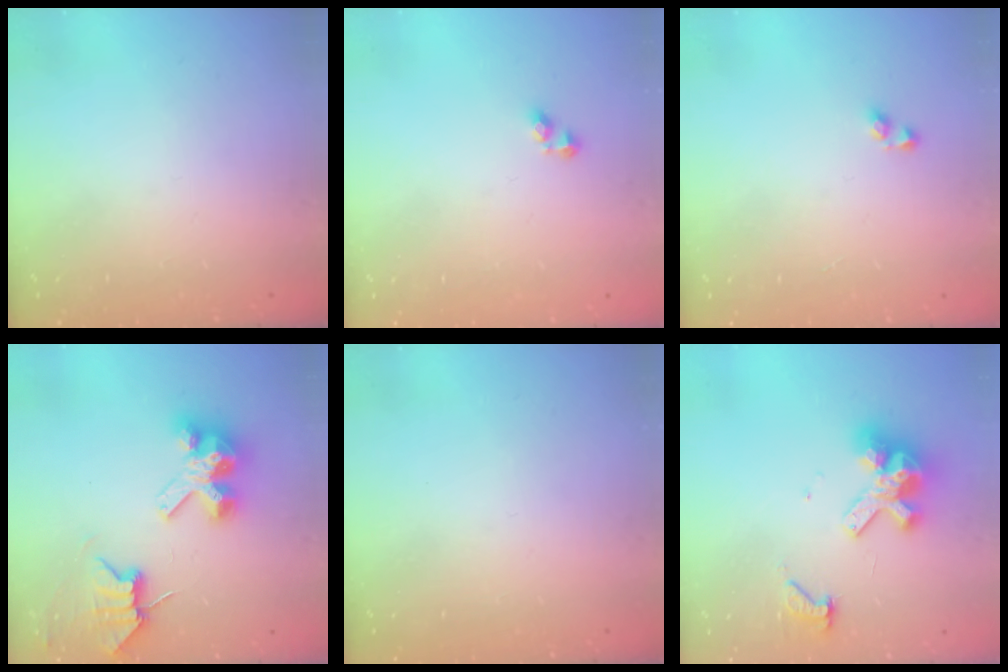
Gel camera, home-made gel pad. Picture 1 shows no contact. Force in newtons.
{"total": 2.7, "press": 2.7, "slide": 0.4}
{"total": 2.9, "press": 2.9, "slide": 0.2}
{"total": 9.5, "press": 9.5, "slide": 0.8}
{"total": 0.0}
{"total": 11.4, "press": 11.4, "slide": 1.4}